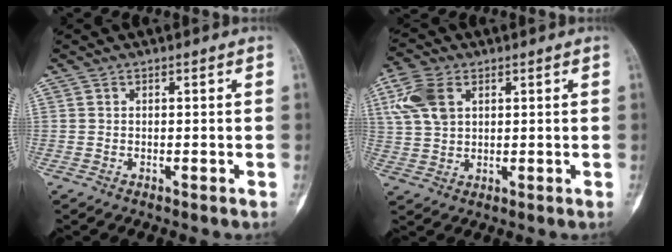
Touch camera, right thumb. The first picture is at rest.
{"total": 8.3, "force": [2.9, 5.4, 5.5], "torque": [-0.117, 0.004, 0.059]}